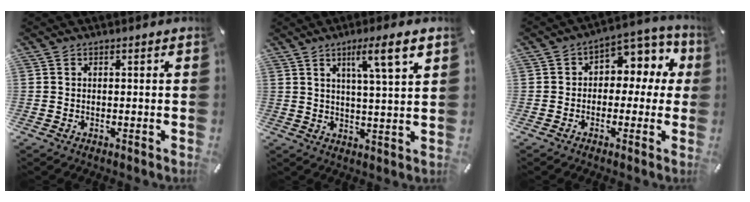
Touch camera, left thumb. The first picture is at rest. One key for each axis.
{"total": 9.1, "fx": 4.6, "fy": 0.5, "fz": 7.9, "tx": -0.130, "ty": -0.017, "tz": 0.069}
{"total": 7.4, "fx": 1.1, "fy": 5.8, "fz": 4.5, "tx": -0.062, "ty": -0.006, "tz": 0.017}